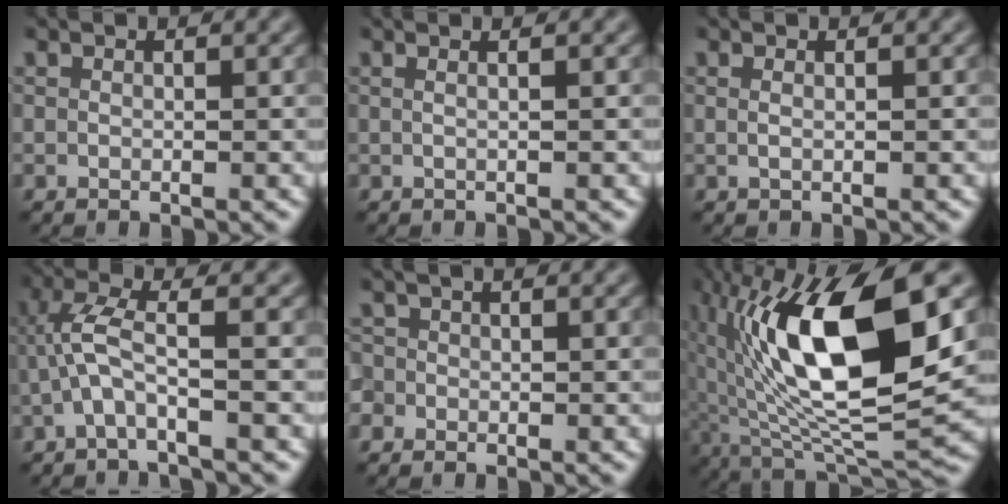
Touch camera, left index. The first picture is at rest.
{"total": 2.5, "force": [0.8, 1.2, 1.9], "torque": [-0.003, 0.006, -0.021]}
{"total": 1.0, "force": [0.3, 0.4, 0.9], "torque": [-0.011, -0.004, -0.002]}
{"total": 3.5, "force": [-0.8, 0.4, 3.4], "torque": [-0.082, 0.017, -0.024]}
{"total": 1.1, "force": [-0.5, 0.9, 0.2], "torque": [0.002, -0.002, -0.013]}
{"total": 15.1, "force": [2.8, 5.6, 13.7], "torque": [-0.230, -0.001, 0.044]}